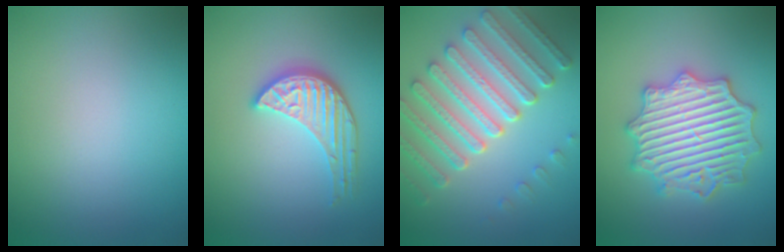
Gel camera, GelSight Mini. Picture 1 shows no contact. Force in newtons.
{"total": 4.0, "press": 3.5, "slide": 1.9}
{"total": 8.2, "press": 6.2, "slide": 5.4}
{"total": 6.7, "press": 6.7, "slide": 1.0}